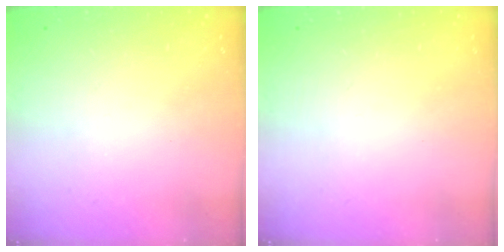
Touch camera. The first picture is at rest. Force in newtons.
{"total": 0.0}